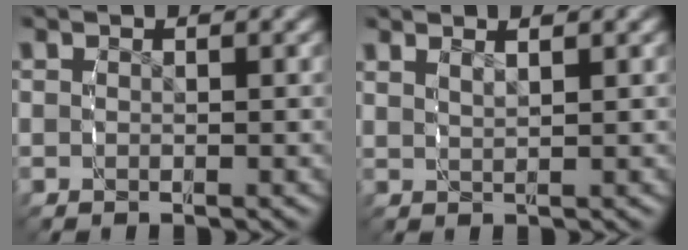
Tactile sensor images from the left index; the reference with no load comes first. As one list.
[{"total": 1.5, "force": [1.2, -0.6, 0.6], "torque": [-0.008, -0.002, 0.030]}]